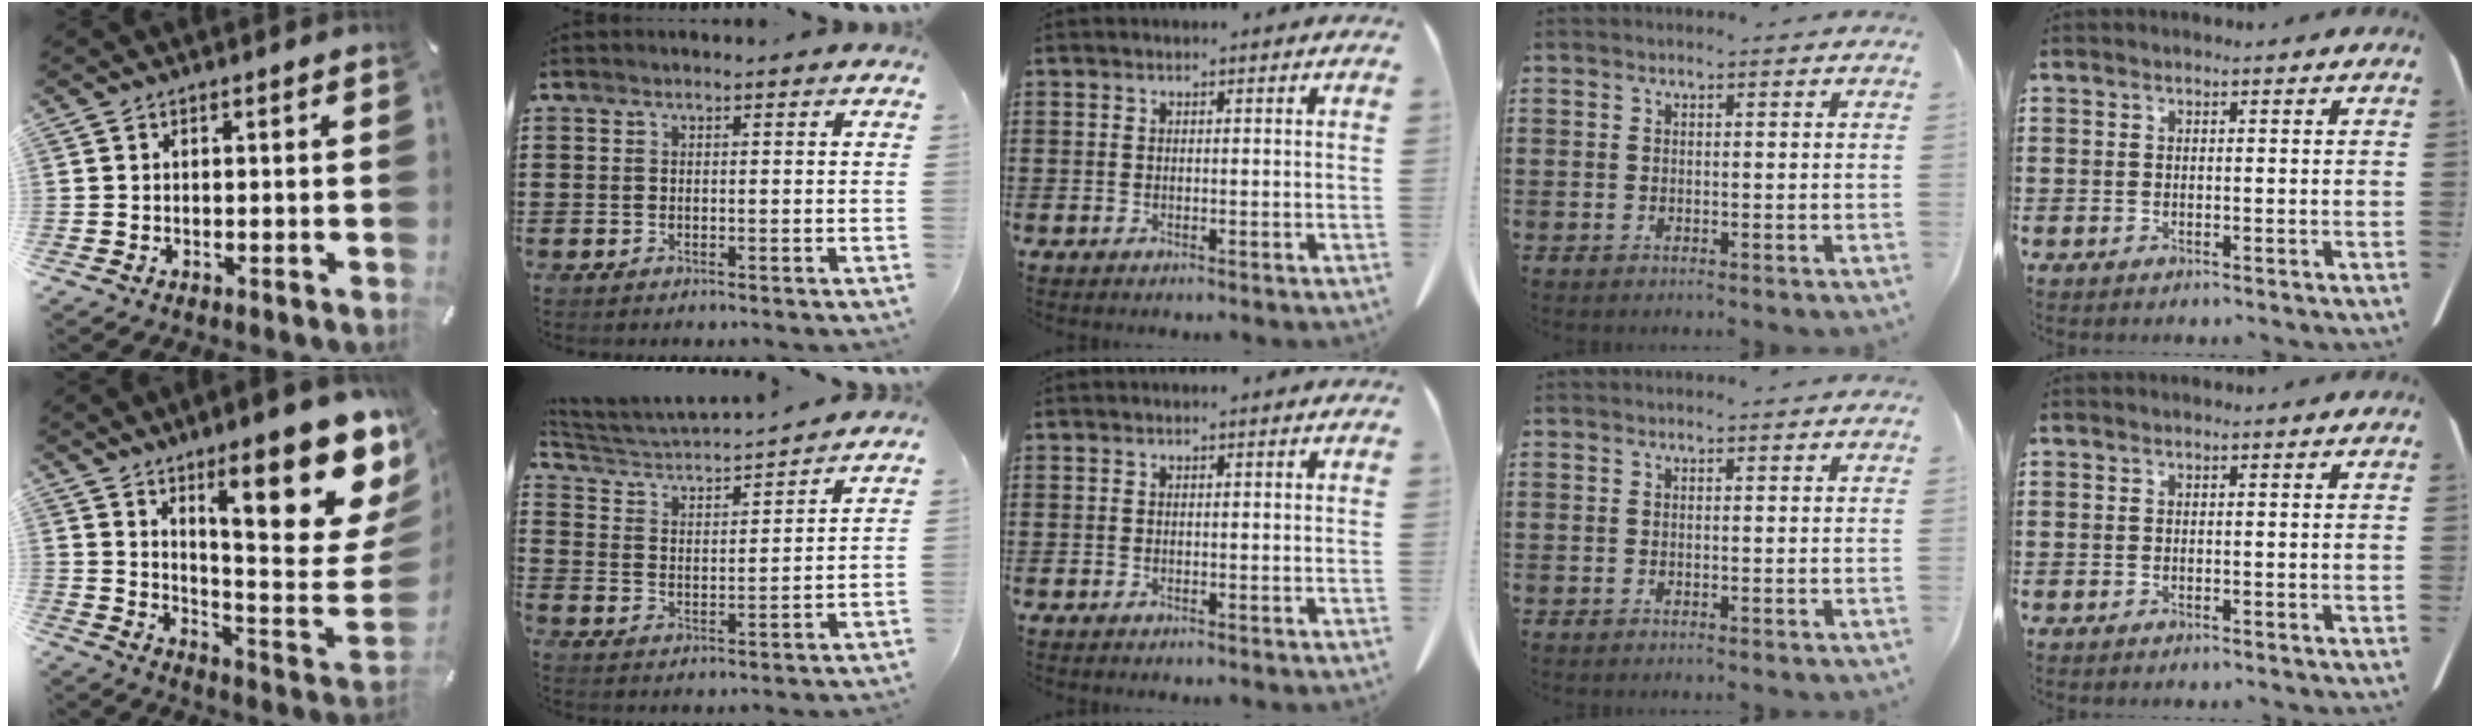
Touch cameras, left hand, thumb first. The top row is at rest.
{"thumb": {"total": 24.8, "force": [14.3, 7.3, 18.9], "torque": [-0.247, -0.110, 0.231]}, "index": {"total": 3.4, "force": [3.3, 0.1, 0.8], "torque": [-0.038, -0.033, 0.048]}}